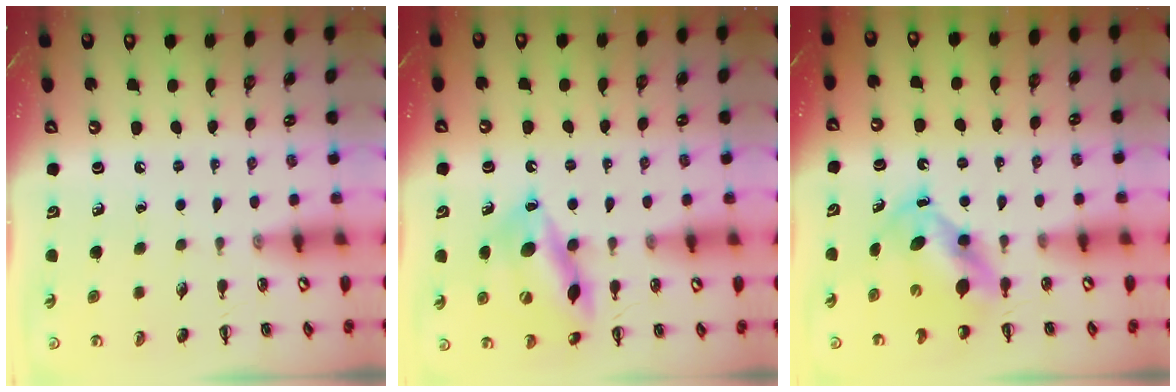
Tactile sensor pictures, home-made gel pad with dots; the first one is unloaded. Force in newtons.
{"total": 15.9, "press": 15.6, "slide": 2.9}
{"total": 5.9, "press": 5.8, "slide": 1.1}